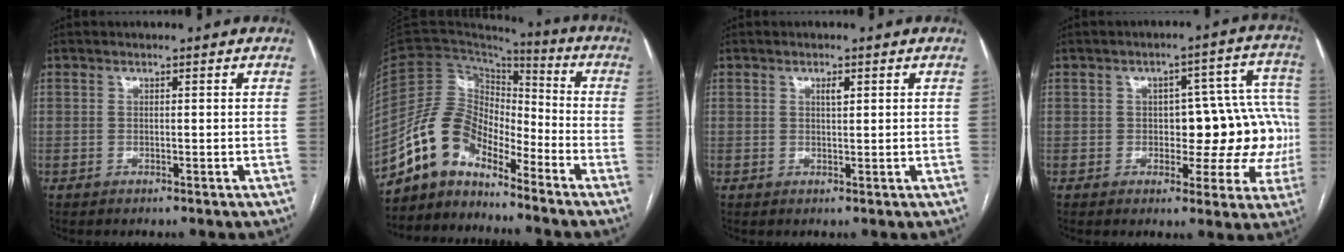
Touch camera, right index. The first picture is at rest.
{"total": 10.8, "force": [-8.9, 4.4, 4.1], "torque": [-0.091, 0.047, -0.171]}
{"total": 1.3, "force": [0.6, 0.4, 1.1], "torque": [-0.016, 0.000, 0.008]}
{"total": 13.0, "force": [-1.2, 6.7, 11.1], "torque": [-0.108, 0.047, -0.008]}